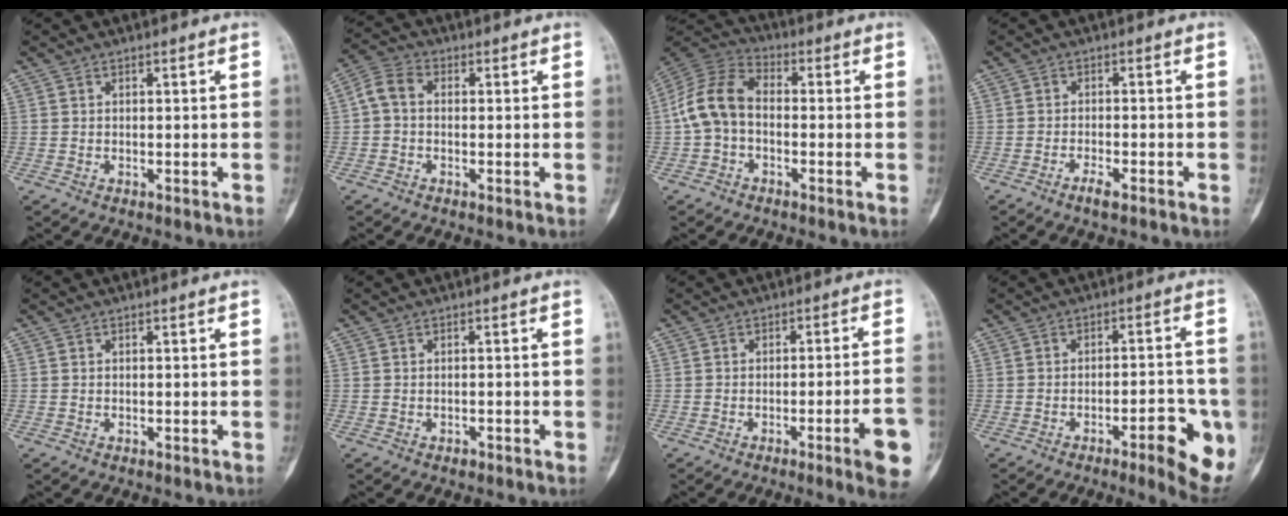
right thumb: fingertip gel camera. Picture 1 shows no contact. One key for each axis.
{"total": 5.0, "fx": -0.1, "fy": 3.7, "fz": 3.3, "tx": -0.060, "ty": 0.015, "tz": -0.014}
{"total": 11.0, "fx": -1.3, "fy": 7.8, "fz": 7.7, "tx": -0.148, "ty": 0.035, "tz": -0.038}
{"total": 2.6, "fx": -1.9, "fy": 0.7, "fz": 1.6, "tx": -0.031, "ty": 0.008, "tz": -0.037}
{"total": 0.0}
{"total": 1.0, "fx": -0.7, "fy": 0.6, "fz": 0.3, "tx": -0.003, "ty": 0.007, "tz": -0.010}
{"total": 8.9, "fx": -3.9, "fy": 0.8, "fz": 8.0, "tx": -0.096, "ty": 0.016, "tz": -0.050}
{"total": 11.0, "fx": -4.6, "fy": 3.1, "fz": 9.5, "tx": -0.100, "ty": 0.019, "tz": -0.058}